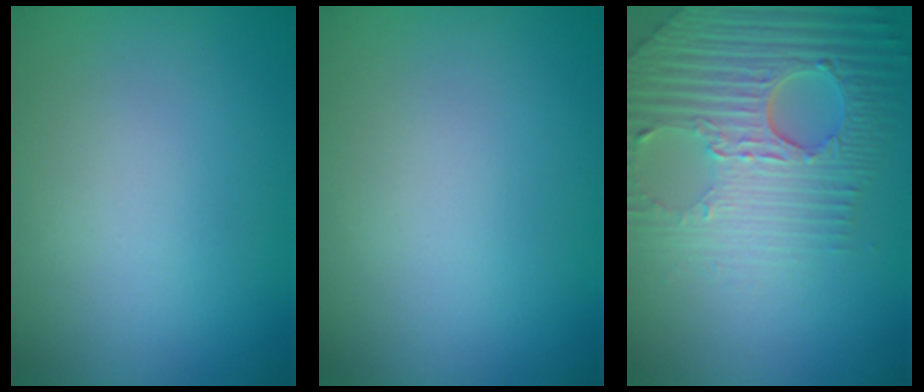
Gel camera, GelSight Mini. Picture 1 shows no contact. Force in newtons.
{"total": 0.0}
{"total": 8.2, "press": 5.7, "slide": 5.9}